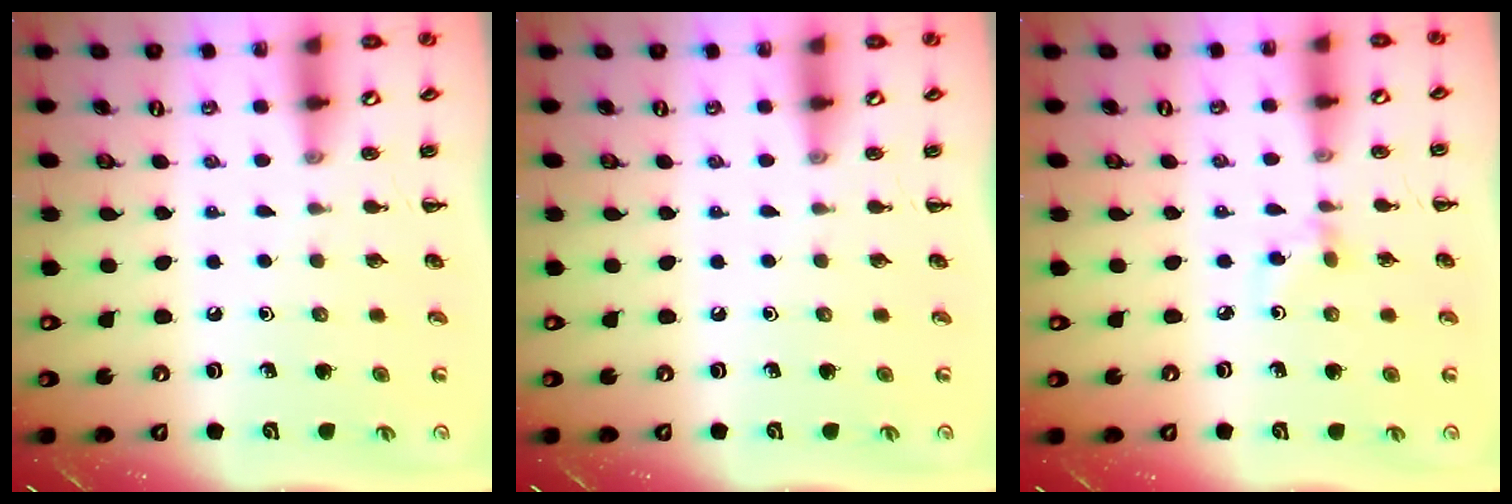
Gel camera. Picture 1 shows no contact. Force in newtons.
{"total": 0.0}
{"total": 2.5, "press": 2.4, "slide": 0.9}